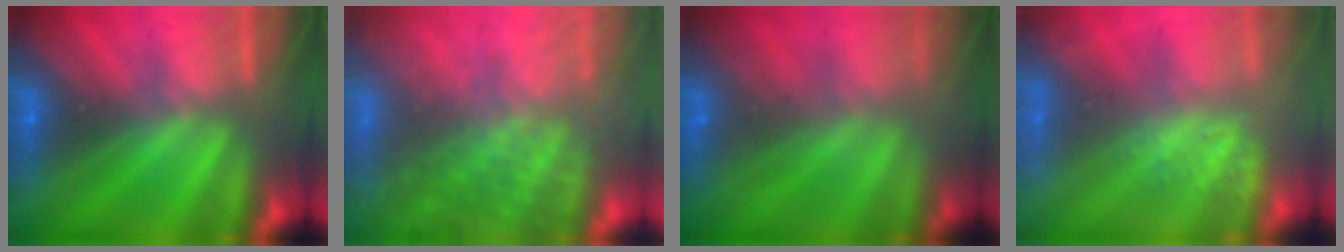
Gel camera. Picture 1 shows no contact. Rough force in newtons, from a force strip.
{"total": 7.2}
{"total": 7.5}
{"total": 2.4}